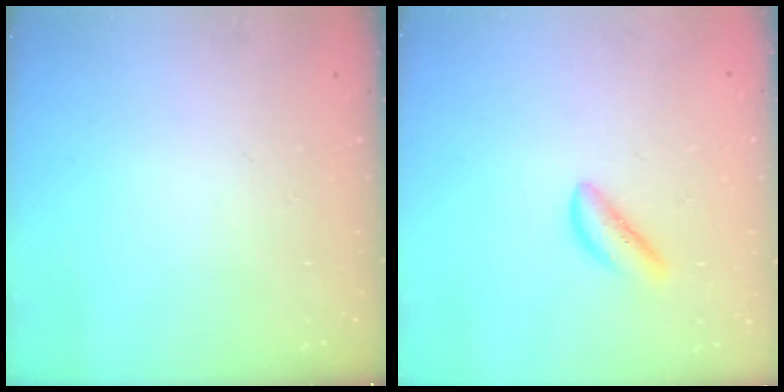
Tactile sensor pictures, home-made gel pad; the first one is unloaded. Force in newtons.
{"total": 3.5, "press": 3.4, "slide": 0.6}